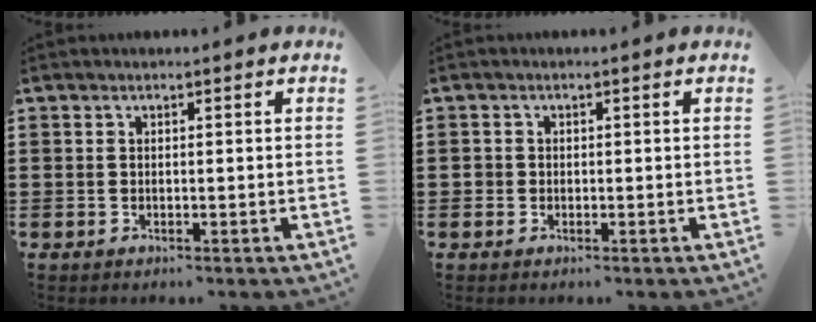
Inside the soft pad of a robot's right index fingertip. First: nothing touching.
{"total": 0.9, "force": [-0.2, 0.9, 0.2], "torque": [-0.005, 0.004, -0.005]}